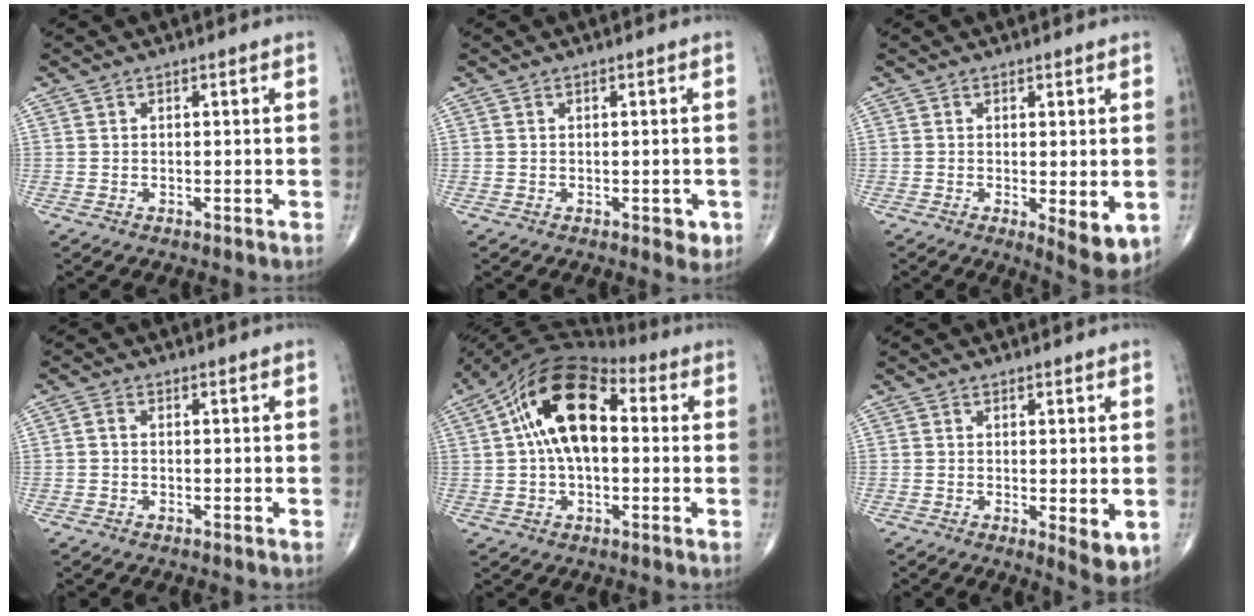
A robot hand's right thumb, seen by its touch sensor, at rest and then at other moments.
{"total": 2.6, "force": [-0.7, 1.4, 2.1], "torque": [-0.014, -0.002, -0.005]}
{"total": 6.4, "force": [-1.1, 2.1, 5.9], "torque": [-0.081, -0.021, -0.011]}
{"total": 1.1, "force": [-0.2, 0.8, 0.8], "torque": [-0.011, 0.001, -0.006]}
{"total": 15.7, "force": [2.4, 8.6, 12.9], "torque": [-0.221, 0.039, 0.033]}
{"total": 5.2, "force": [-0.7, 1.7, 4.9], "torque": [-0.069, -0.018, -0.007]}